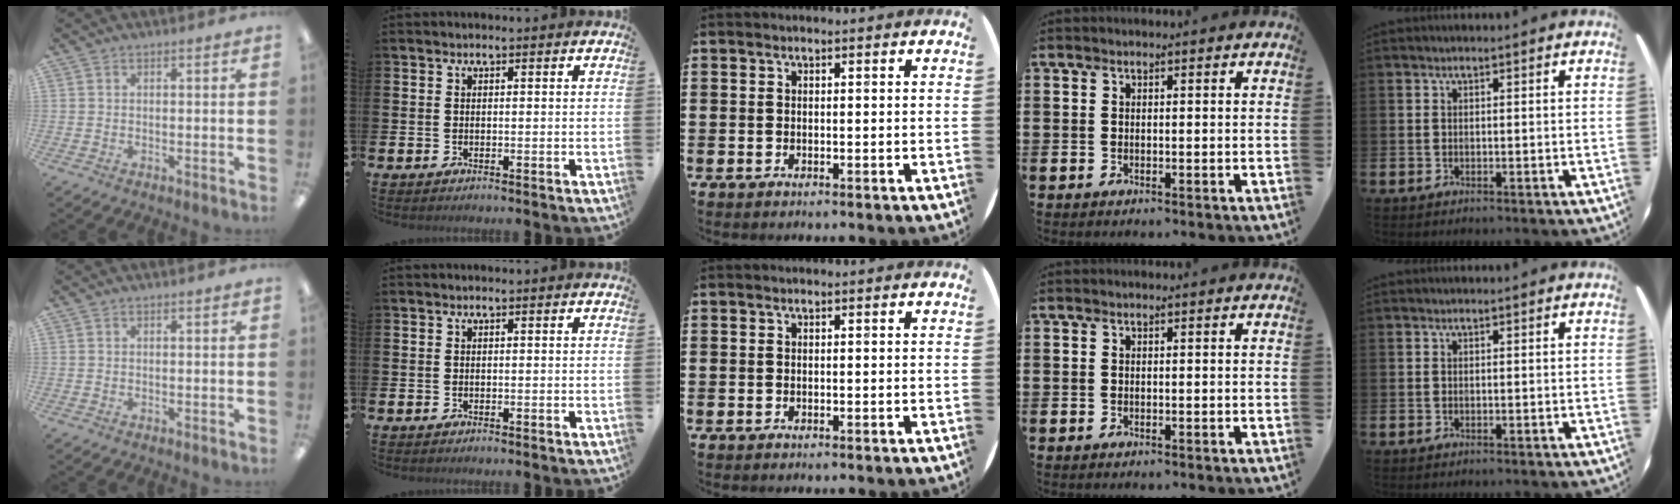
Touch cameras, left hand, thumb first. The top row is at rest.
{}